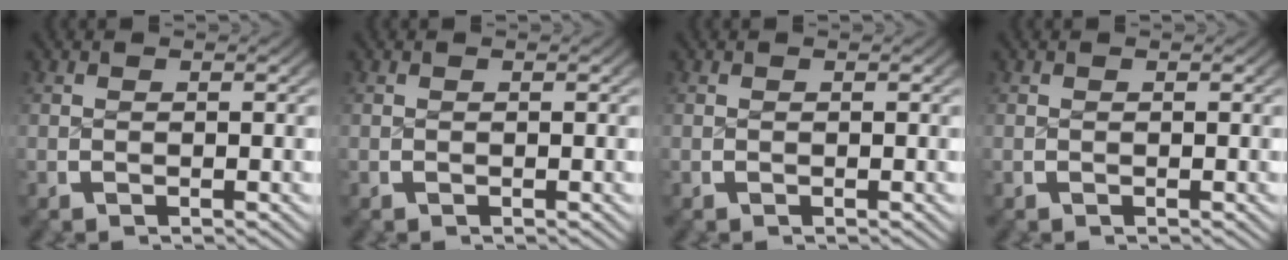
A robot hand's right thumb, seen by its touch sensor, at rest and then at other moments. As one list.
[{"total": 0.0}, {"total": 0.0}, {"total": 0.0}]